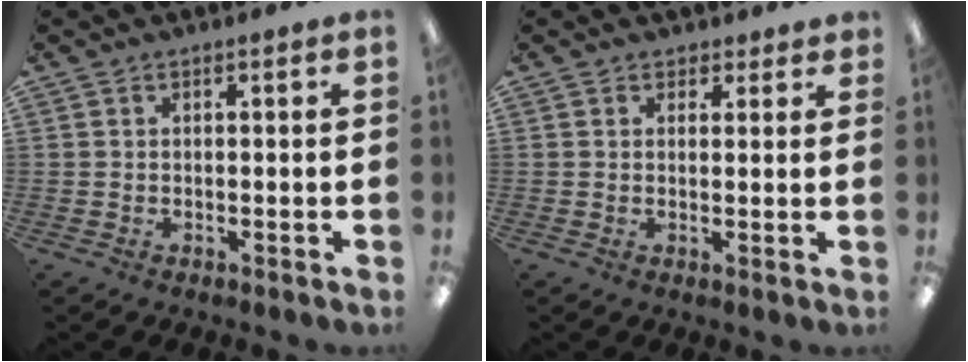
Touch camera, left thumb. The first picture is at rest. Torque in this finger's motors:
{"motor_torque": [-0.44, 0.14, -0.20, 0.00, -0.05]}